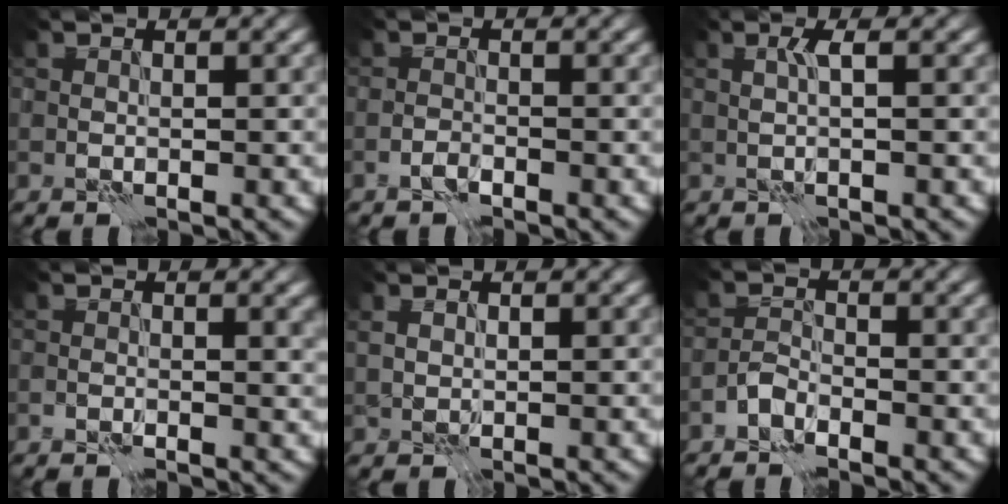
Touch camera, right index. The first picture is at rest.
{"total": 0.9, "force": [-0.8, 0.0, 0.3], "torque": [-0.007, 0.004, -0.018]}
{"total": 1.1, "force": [0.5, -0.7, 0.7], "torque": [-0.016, 0.002, 0.011]}
{"total": 1.3, "force": [0.0, 0.5, 1.2], "torque": [-0.018, -0.007, -0.001]}
{"total": 0.6, "force": [0.6, -0.1, -0.1], "torque": [-0.004, 0.000, 0.017]}
{"total": 1.2, "force": [-1.2, 0.2, 0.3], "torque": [-0.006, 0.007, -0.026]}